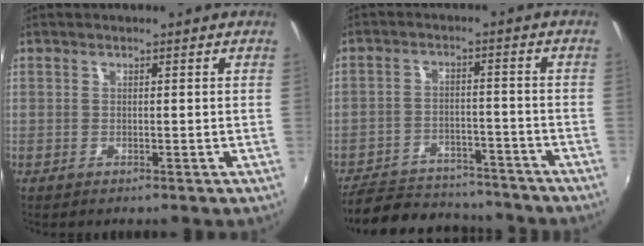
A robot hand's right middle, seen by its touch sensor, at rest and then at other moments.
{"total": 17.2, "force": [-14.9, 5.8, 6.2], "torque": [-0.142, 0.002, -0.208]}